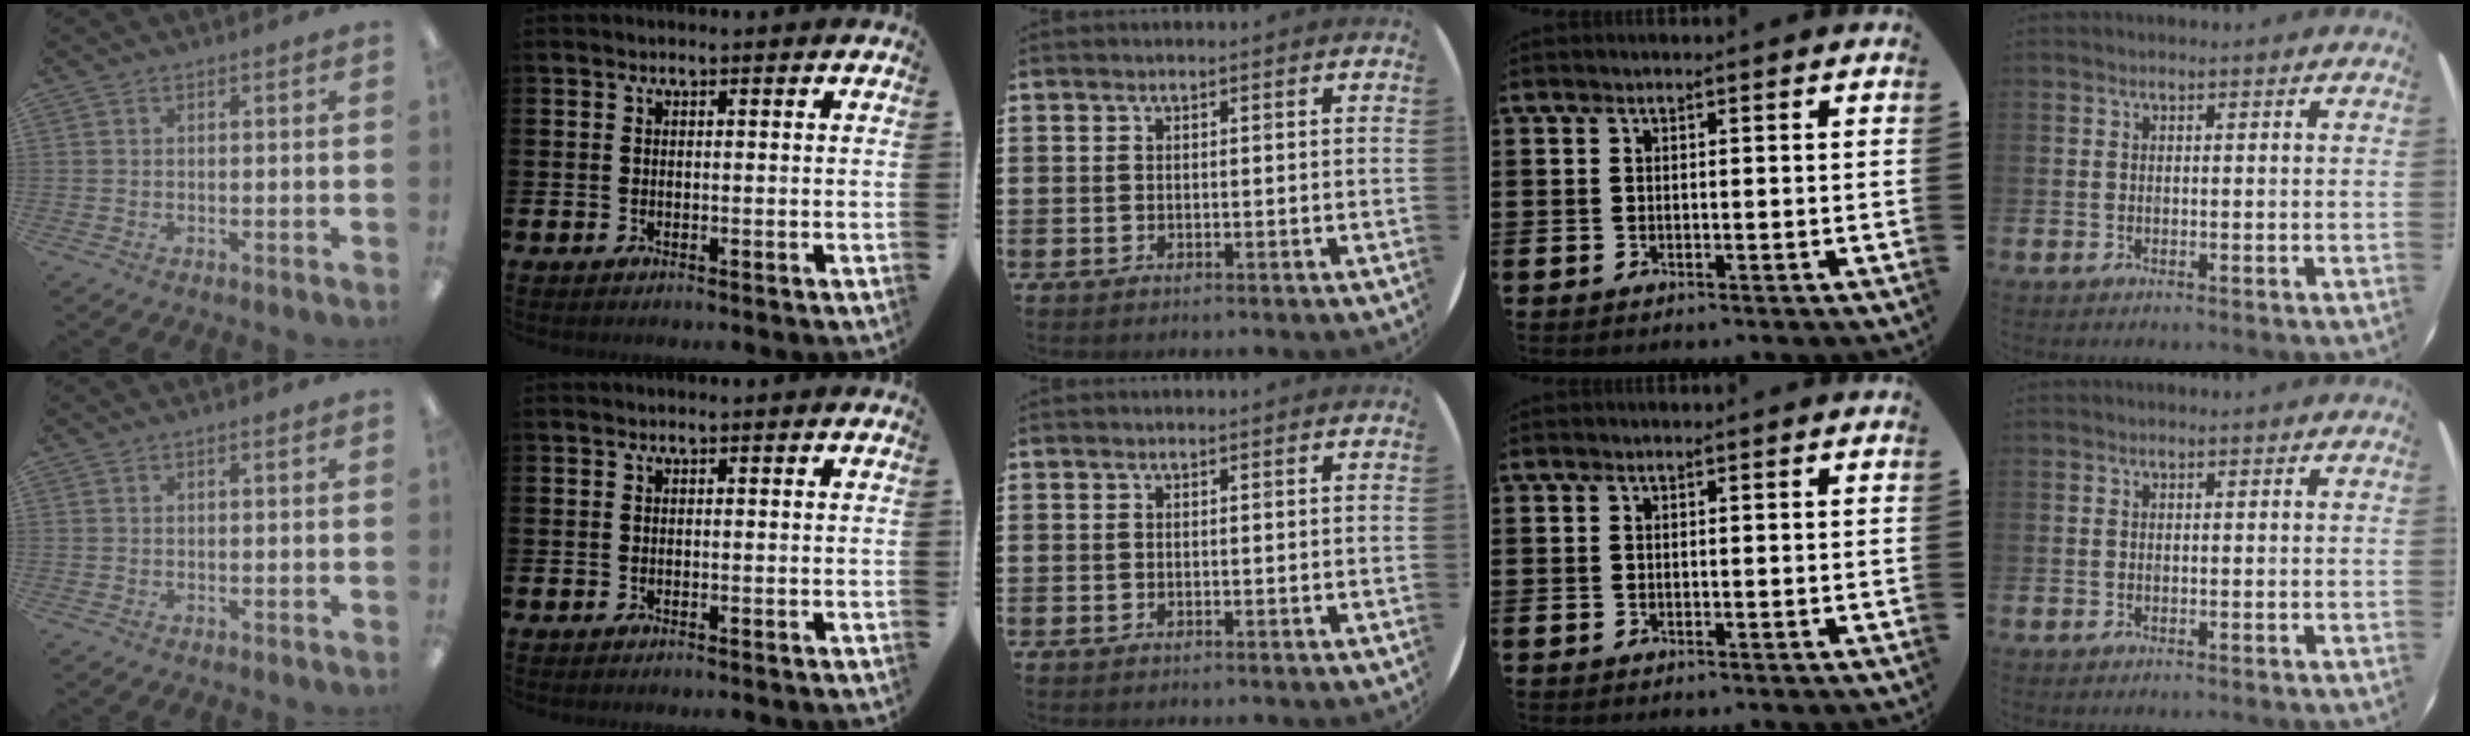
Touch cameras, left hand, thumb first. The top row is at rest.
{}